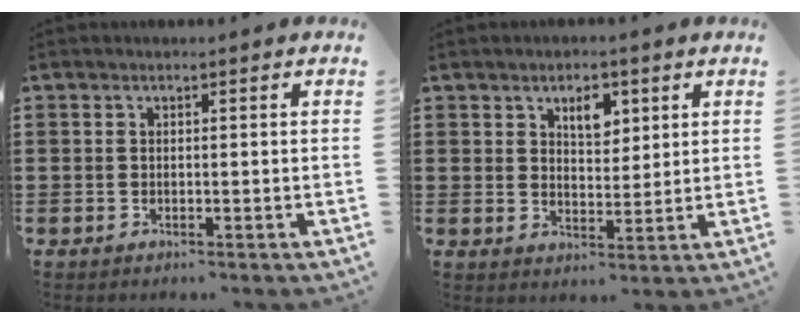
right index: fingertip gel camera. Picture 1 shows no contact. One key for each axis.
{"total": 4.3, "fx": 2.5, "fy": 2.5, "fz": 2.6, "tx": -0.035, "ty": 0.001, "tz": 0.039}